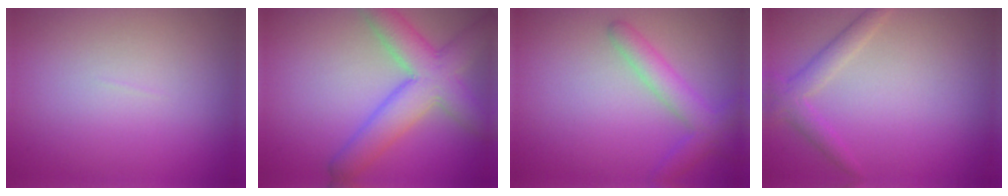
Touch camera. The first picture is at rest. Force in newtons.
{"total": 6.8, "press": 6.8, "slide": 0.3}
{"total": 3.0, "press": 3.0, "slide": 0.2}
{"total": 2.2, "press": 2.2, "slide": 0.1}